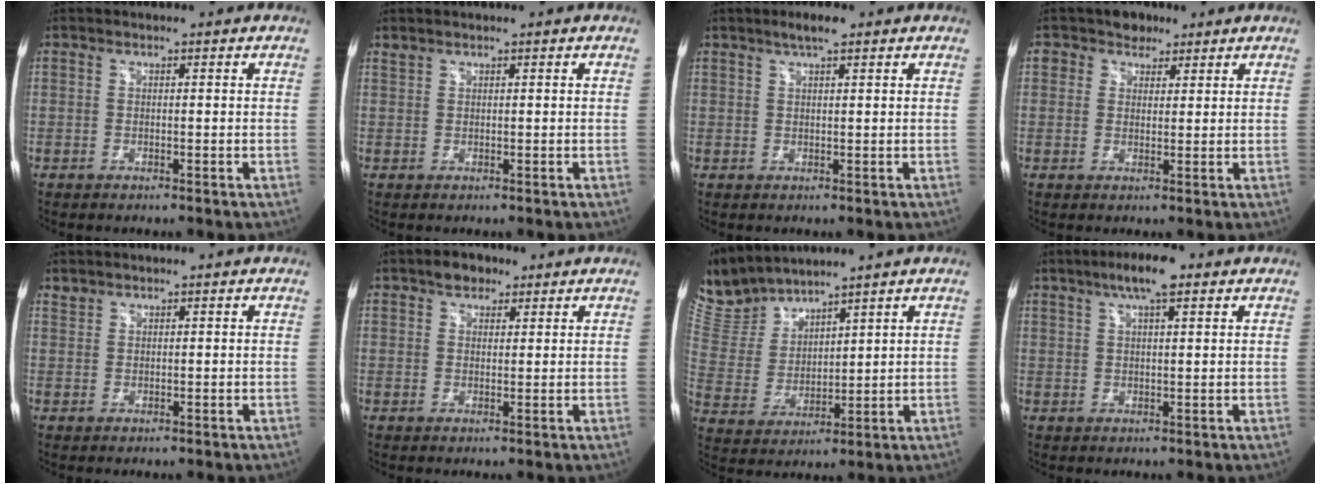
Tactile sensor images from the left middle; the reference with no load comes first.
{"total": 0.7, "force": [0.7, 0.1, 0.0], "torque": [-0.007, 0.005, 0.017]}
{"total": 3.1, "force": [2.2, 0.4, 2.2], "torque": [-0.047, 0.007, 0.037]}
{"total": 3.5, "force": [2.1, 2.7, 0.6], "torque": [-0.011, 0.007, 0.033]}
{"total": 1.0, "force": [0.9, 0.4, -0.1], "torque": [0.002, 0.004, 0.018]}
{"total": 3.5, "force": [2.3, 2.1, 1.5], "torque": [-0.026, 0.010, 0.038]}
{"total": 9.6, "force": [9.4, 1.2, 1.6], "torque": [-0.060, 0.015, 0.212]}
{"total": 6.4, "force": [3.9, 1.0, 4.9], "torque": [-0.094, 0.014, 0.065]}